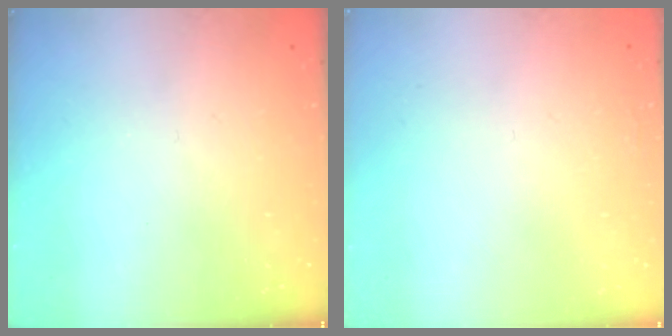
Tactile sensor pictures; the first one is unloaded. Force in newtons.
{"total": 0.9, "press": 0.9, "slide": 0.1}